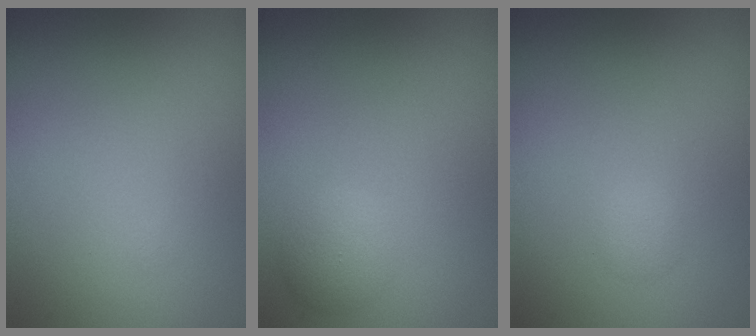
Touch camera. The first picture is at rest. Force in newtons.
{"total": 1.8, "press": 1.8, "slide": 0.1}
{"total": 0.9, "press": 0.9, "slide": 0.0}